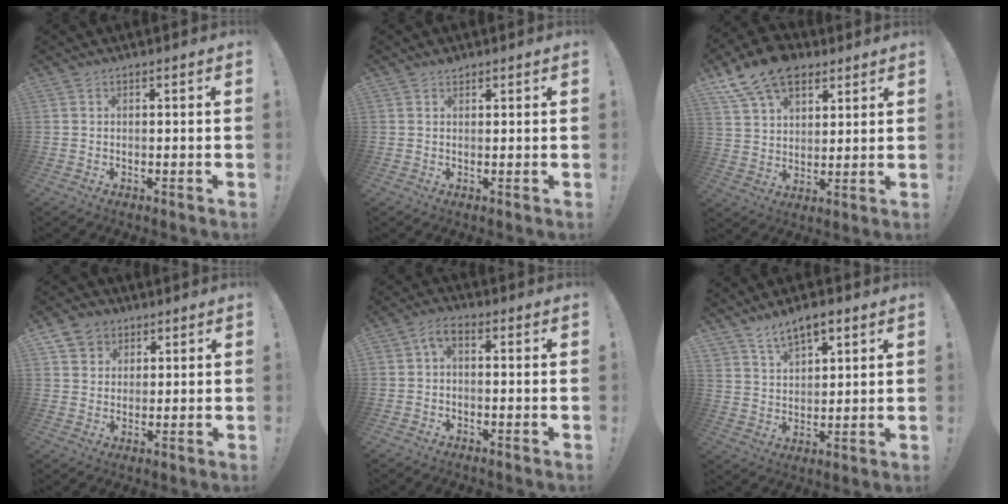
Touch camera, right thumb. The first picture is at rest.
{"total": 1.4, "force": [1.3, 0.5, 0.3], "torque": [0.003, -0.008, 0.023]}
{"total": 14.4, "force": [8.8, 9.2, 6.8], "torque": [-0.112, -0.047, 0.167]}
{"total": 6.4, "force": [3.5, 5.2, 1.3], "torque": [-0.012, -0.022, 0.068]}
{"total": 3.7, "force": [0.0, 2.1, 3.1], "torque": [-0.058, 0.006, 0.001]}
{"total": 8.2, "force": [5.9, 4.4, 3.7], "torque": [-0.060, -0.031, 0.112]}